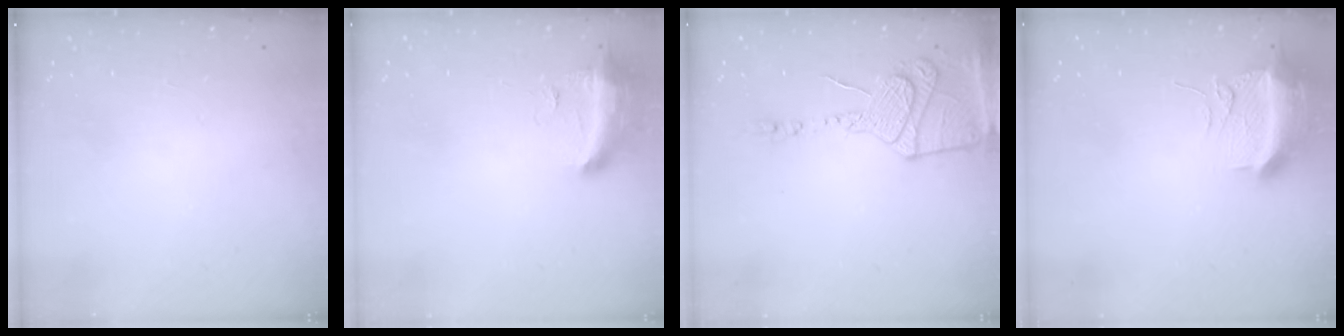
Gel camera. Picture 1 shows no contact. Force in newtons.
{"total": 12.6, "press": 10.6, "slide": 6.9}
{"total": 15.2, "press": 15.1, "slide": 2.1}
{"total": 11.6, "press": 11.5, "slide": 1.3}